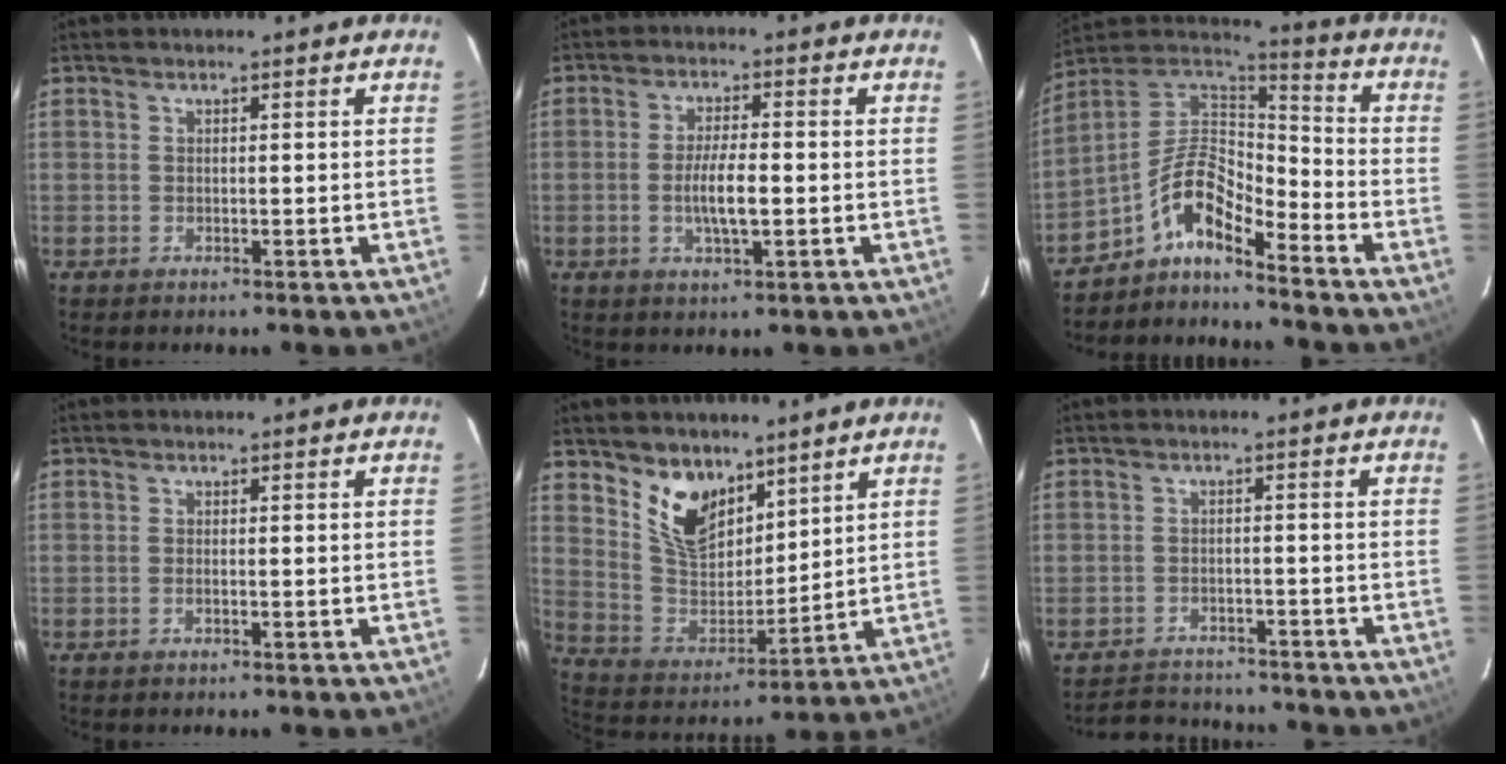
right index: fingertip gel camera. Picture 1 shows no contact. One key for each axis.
{"total": 5.7, "fx": -1.1, "fy": 1.4, "fz": 5.4, "tx": -0.104, "ty": -0.004, "tz": -0.017}
{"total": 9.9, "fx": -6.8, "fy": 2.9, "fz": 6.5, "tx": -0.134, "ty": 0.029, "tz": -0.143}
{"total": 0.6, "fx": -0.2, "fy": 0.1, "fz": 0.6, "tx": -0.013, "ty": 0.001, "tz": -0.005}
{"total": 12.1, "fx": 7.9, "fy": 6.9, "fz": 5.9, "tx": -0.117, "ty": -0.005, "tz": 0.161}
{"total": 7.3, "fx": -6.7, "fy": 2.8, "fz": 0.8, "tx": -0.030, "ty": 0.022, "tz": -0.097}